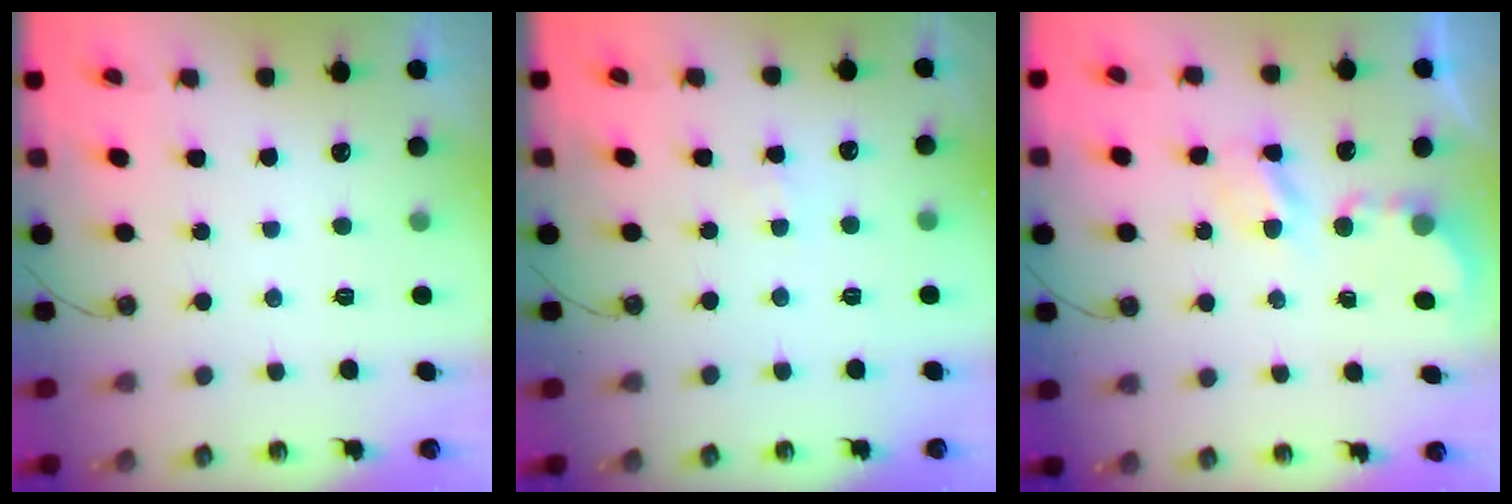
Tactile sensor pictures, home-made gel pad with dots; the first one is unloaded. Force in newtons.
{"total": 1.6, "press": 1.6, "slide": 0.3}
{"total": 4.5, "press": 4.5, "slide": 0.1}